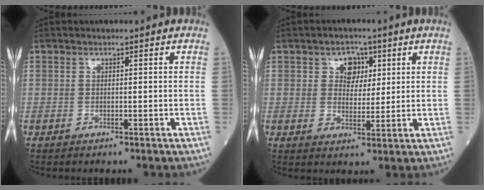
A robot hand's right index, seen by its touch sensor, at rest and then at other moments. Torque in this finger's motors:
{"motor_torque": [0.08, 0.03, 0.06, 0.03]}